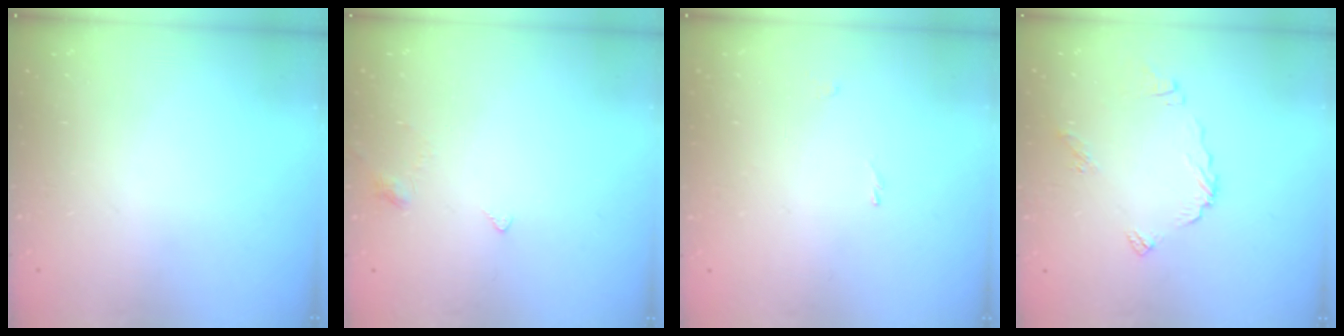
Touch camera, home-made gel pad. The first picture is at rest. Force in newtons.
{"total": 2.4, "press": 2.4, "slide": 0.5}
{"total": 0.8, "press": 0.7, "slide": 0.4}
{"total": 8.0, "press": 8.0, "slide": 0.9}